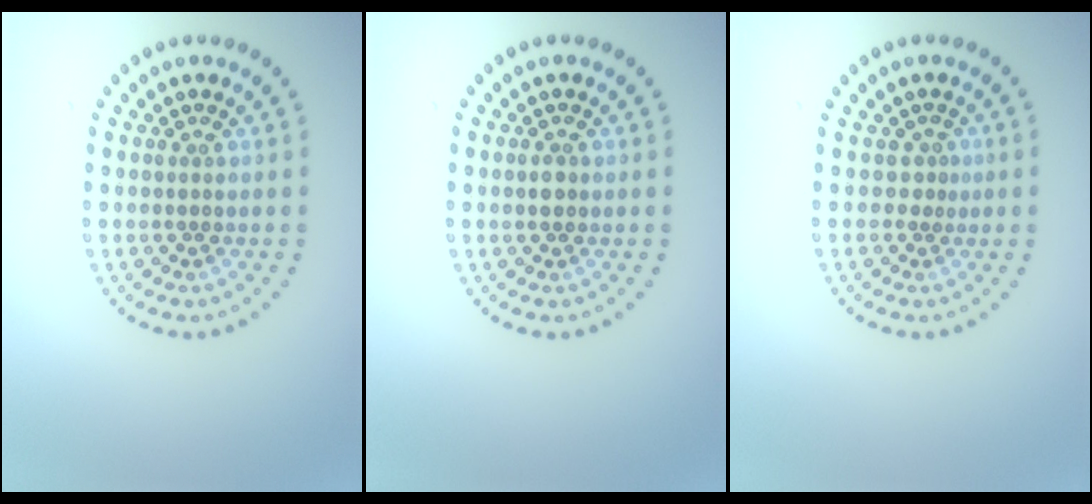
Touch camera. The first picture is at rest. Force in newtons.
{"total": 1.2, "press": 1.2, "slide": 0.2}
{"total": 0.6, "press": 0.1, "slide": 0.6}